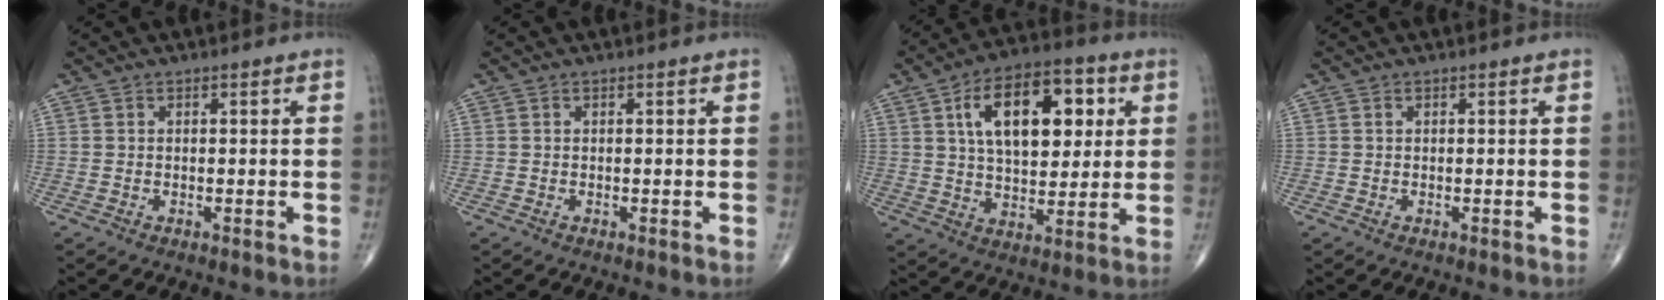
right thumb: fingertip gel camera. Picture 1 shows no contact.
{"total": 0.0}
{"total": 17.8, "force": [5.4, 9.5, 14.1], "torque": [-0.188, -0.001, 0.086]}
{"total": 0.0}